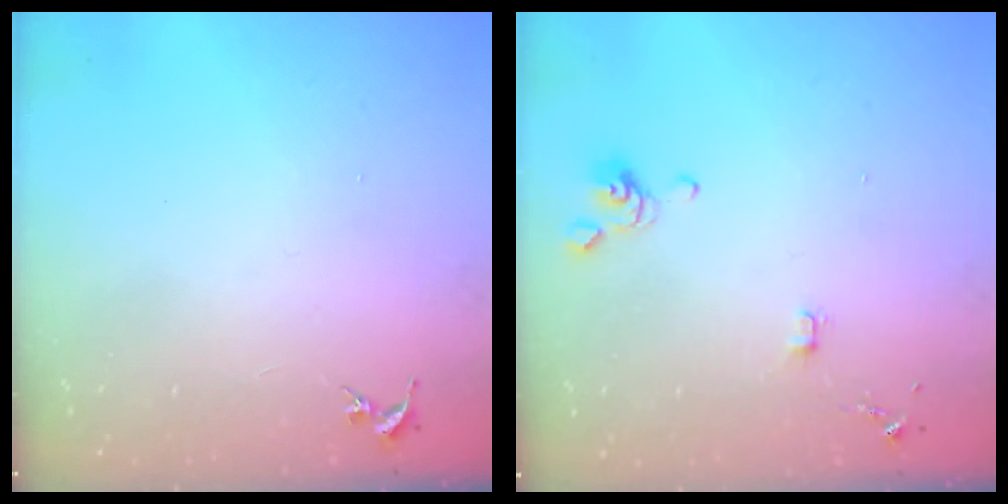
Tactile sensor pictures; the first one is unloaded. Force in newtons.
{"total": 4.1, "press": 4.0, "slide": 0.7}